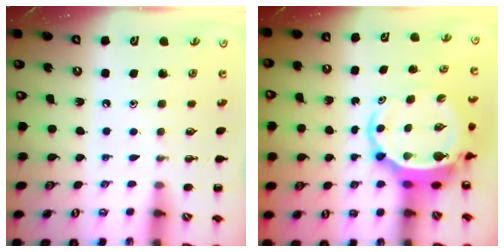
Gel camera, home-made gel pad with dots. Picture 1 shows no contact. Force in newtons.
{"total": 6.8, "press": 6.6, "slide": 1.6}